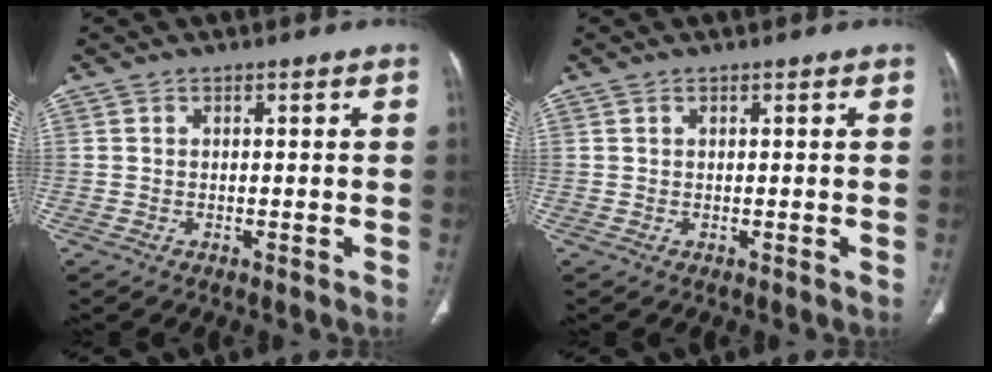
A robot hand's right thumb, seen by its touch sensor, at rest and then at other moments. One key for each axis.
{"total": 0.0}